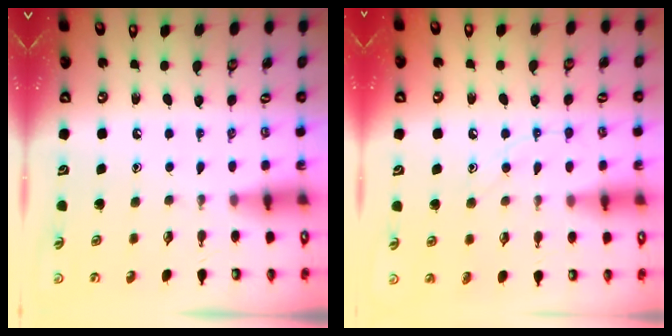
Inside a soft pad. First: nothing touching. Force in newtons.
{"total": 7.8, "press": 7.8, "slide": 0.7}